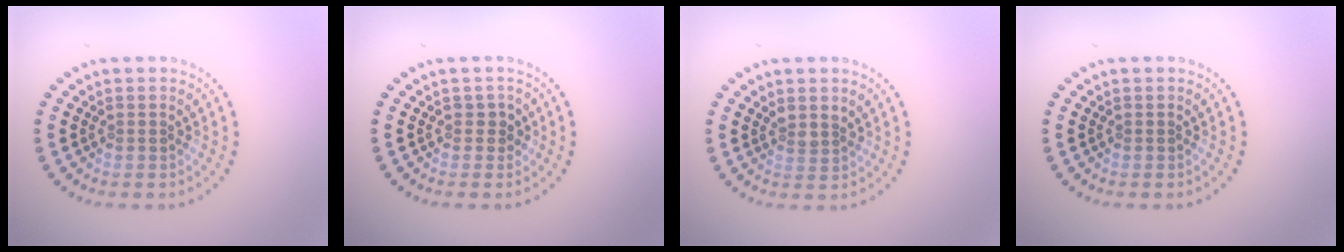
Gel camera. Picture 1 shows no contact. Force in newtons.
{"total": 1.2, "press": 1.0, "slide": 0.5}
{"total": 1.5, "press": 1.1, "slide": 0.9}
{"total": 0.0}